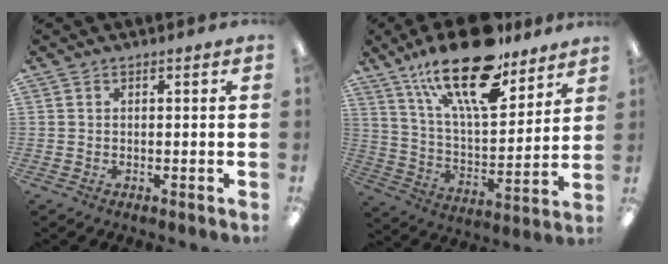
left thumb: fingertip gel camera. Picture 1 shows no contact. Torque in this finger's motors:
{"motor_torque": [0.22, 0.51, 1.62, -1.15, 0.48]}